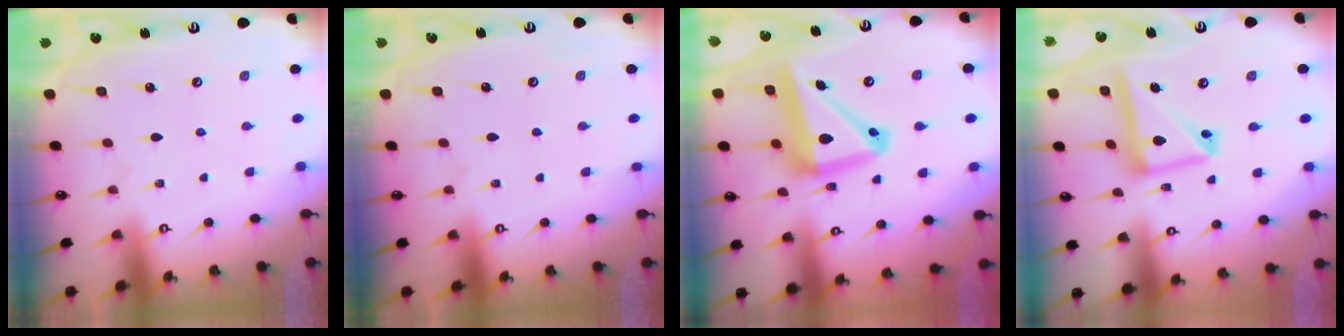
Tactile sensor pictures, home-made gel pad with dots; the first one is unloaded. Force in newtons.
{"total": 0.0}
{"total": 15.3, "press": 15.1, "slide": 1.9}
{"total": 14.3, "press": 14.2, "slide": 1.4}